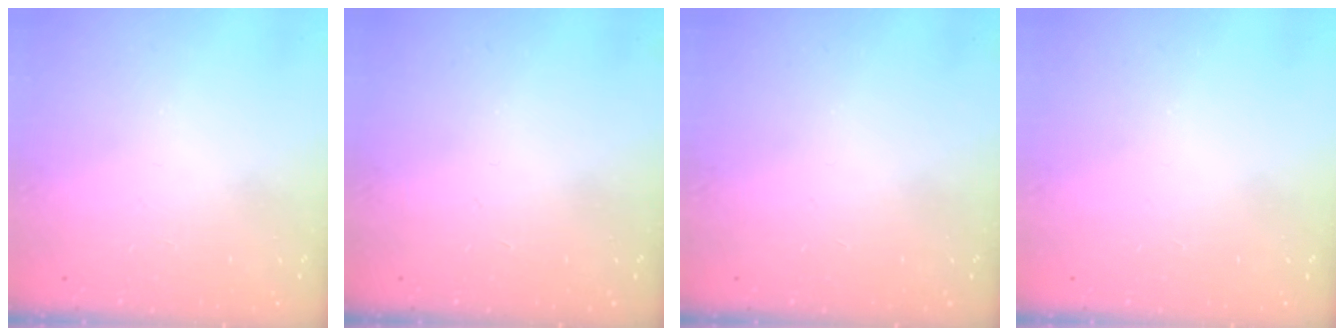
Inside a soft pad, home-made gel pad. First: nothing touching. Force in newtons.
{"total": 0.0}
{"total": 0.0}
{"total": 0.0}